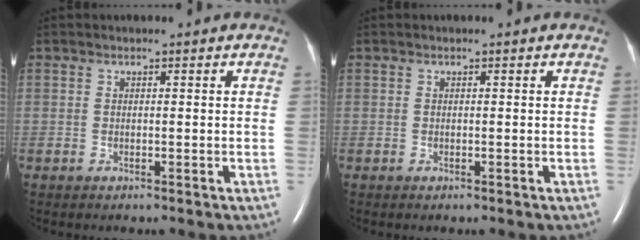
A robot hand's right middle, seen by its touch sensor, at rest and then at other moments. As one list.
[{"total": 0.0}]